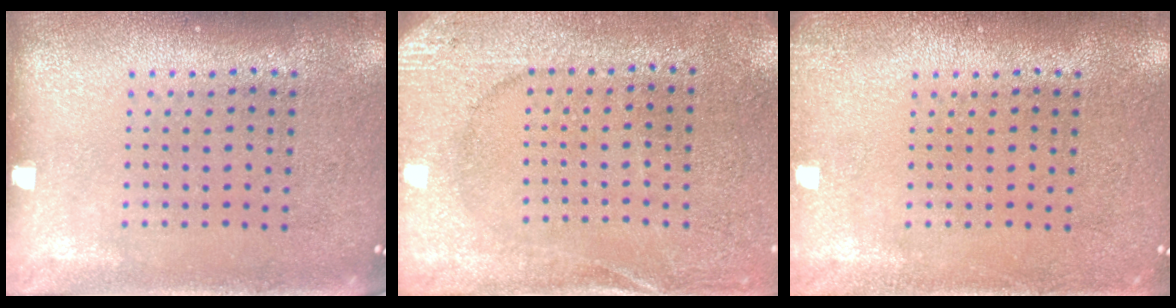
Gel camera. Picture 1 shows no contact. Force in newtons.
{"total": 2.6, "press": 2.6, "slide": 0.4}
{"total": 1.1, "press": 1.1, "slide": 0.3}